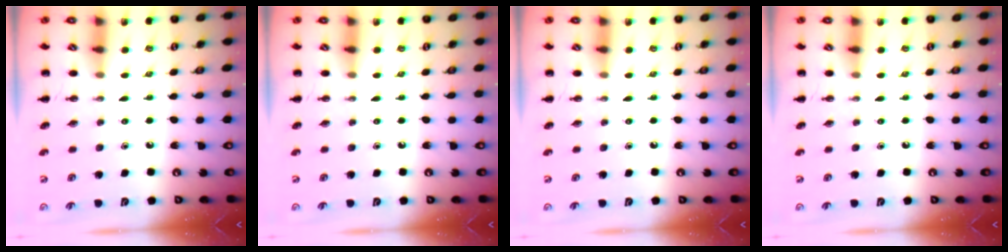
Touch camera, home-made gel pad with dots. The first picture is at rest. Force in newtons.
{"total": 0.0}
{"total": 0.0}
{"total": 0.0}